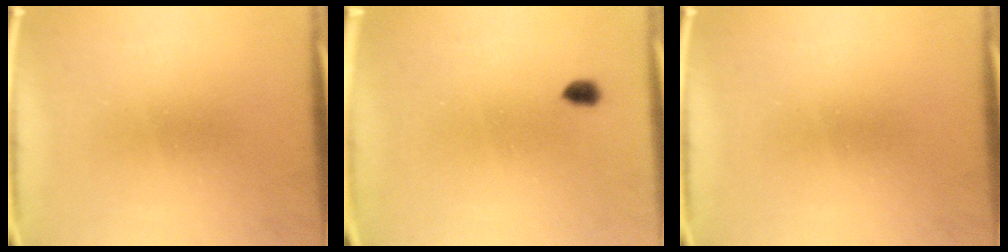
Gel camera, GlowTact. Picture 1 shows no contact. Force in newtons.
{"total": 2.1}
{"total": 0.0}